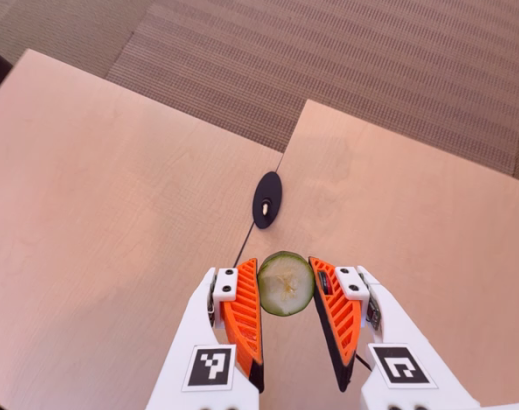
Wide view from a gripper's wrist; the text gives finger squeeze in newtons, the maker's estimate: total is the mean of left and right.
{"total": 10.9, "left": 10.9, "right": 10.9}